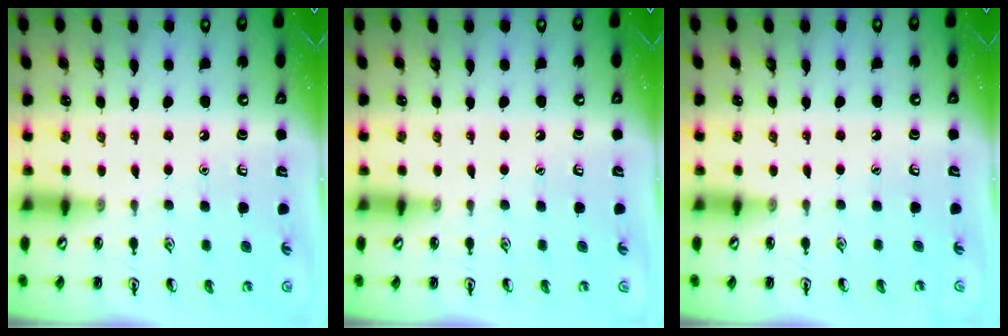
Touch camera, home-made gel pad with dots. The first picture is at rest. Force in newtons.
{"total": 0.0}
{"total": 0.0}